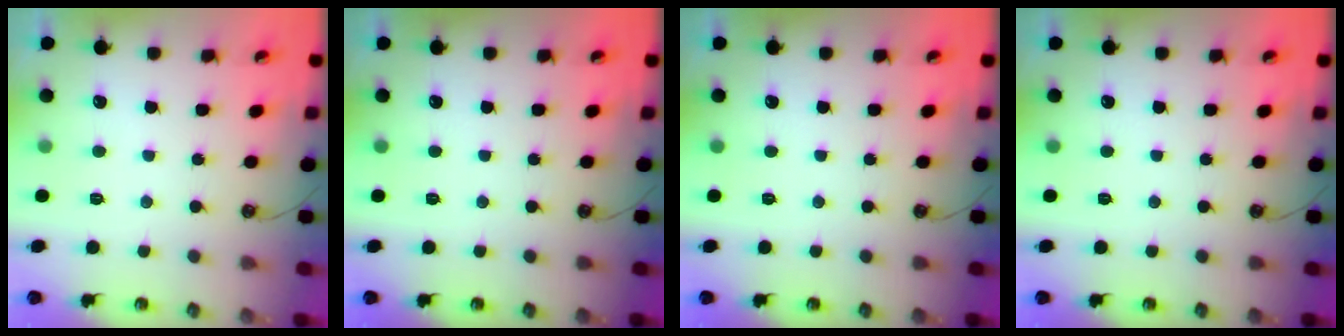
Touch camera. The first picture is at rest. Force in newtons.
{"total": 0.0}
{"total": 0.0}
{"total": 0.0}